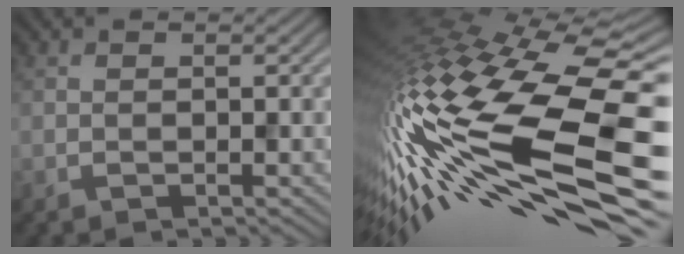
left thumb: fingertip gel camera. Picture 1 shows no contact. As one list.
[{"total": 18.7, "force": [-4.7, 6.9, 16.7], "torque": [-0.367, -0.050, -0.067]}]